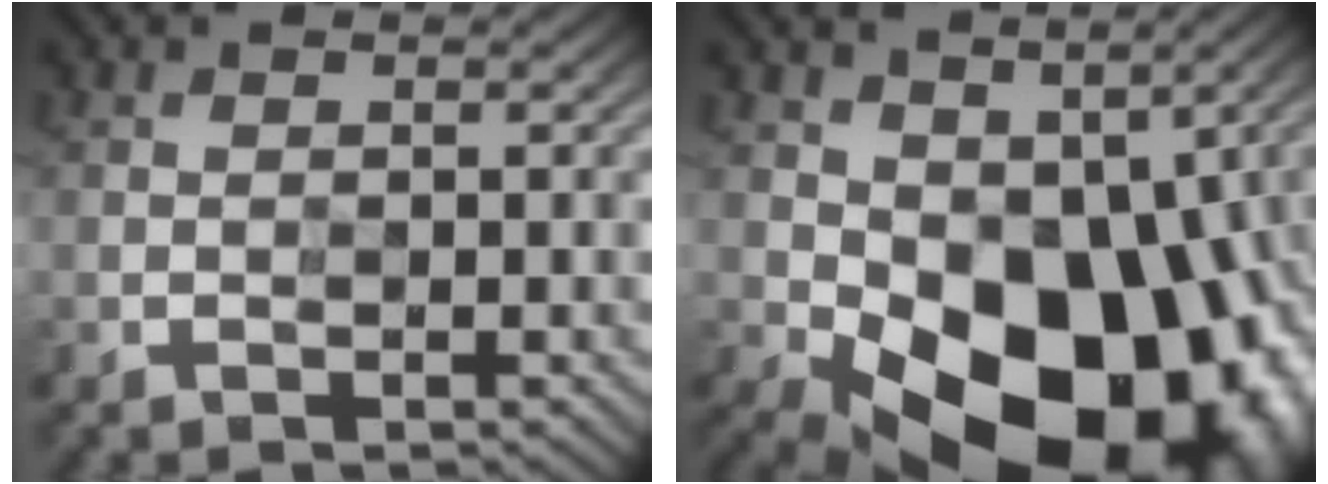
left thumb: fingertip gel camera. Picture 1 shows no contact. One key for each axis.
{"total": 16.9, "fx": -3.8, "fy": 11.0, "fz": 12.2, "tx": -0.163, "ty": -0.032, "tz": -0.022}